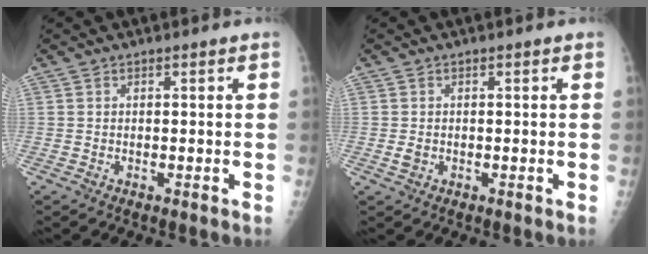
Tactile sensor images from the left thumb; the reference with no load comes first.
{"total": 1.3, "force": [-0.1, 1.0, 0.8], "torque": [-0.015, -0.001, 0.001]}